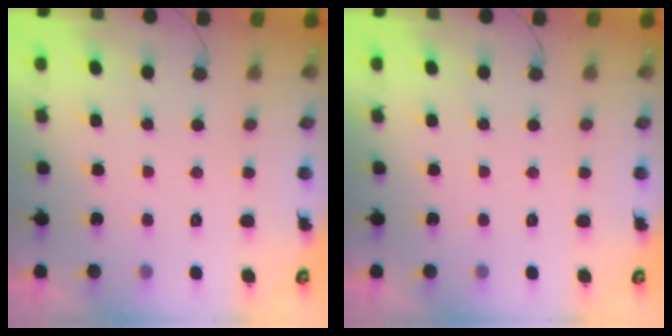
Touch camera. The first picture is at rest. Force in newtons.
{"total": 0.0}